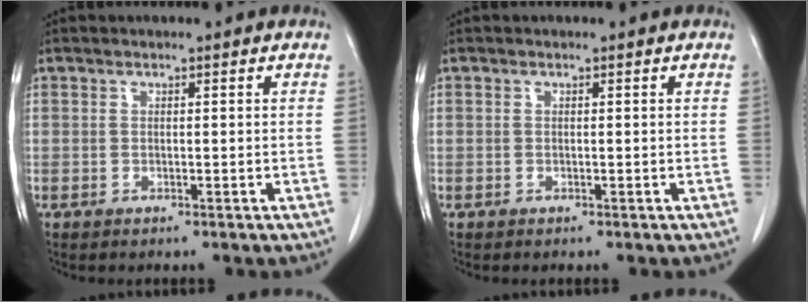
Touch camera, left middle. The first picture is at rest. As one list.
[{"total": 0.0}]